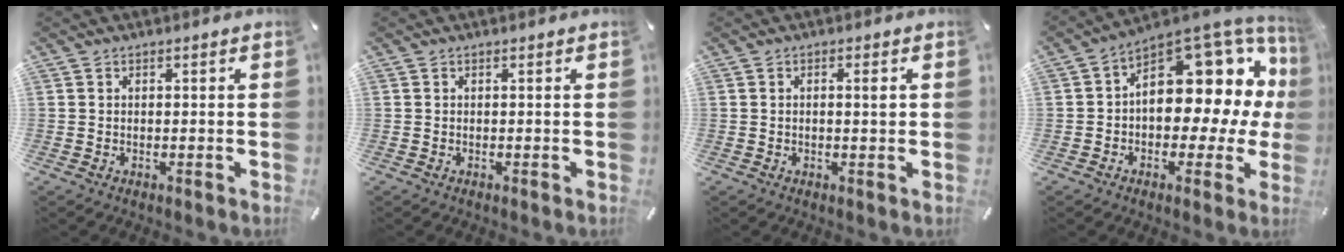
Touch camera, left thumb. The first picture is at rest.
{"total": 0.0}
{"total": 2.0, "force": [0.2, 0.5, 1.9], "torque": [-0.021, -0.005, -0.003]}
{"total": 15.3, "force": [5.4, 10.0, 10.3], "torque": [-0.108, -0.074, 0.087]}